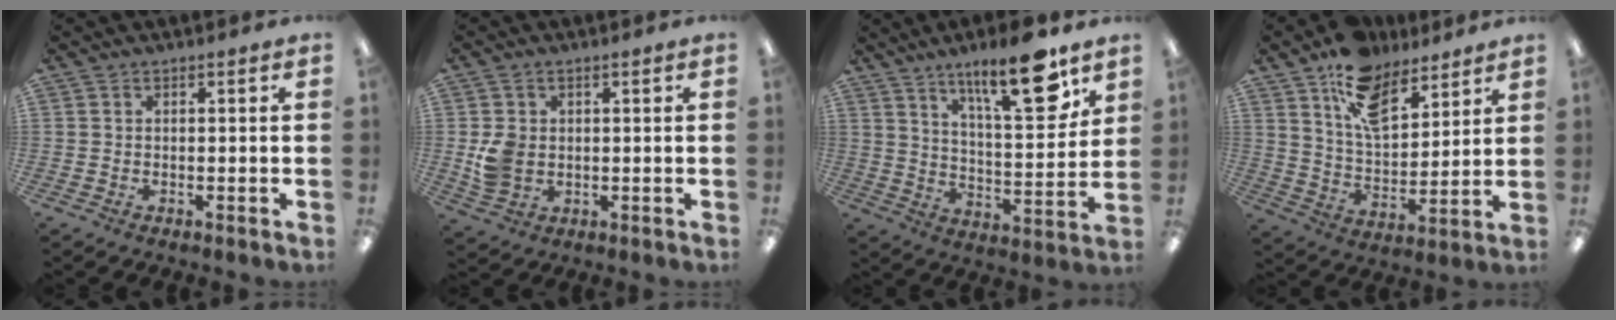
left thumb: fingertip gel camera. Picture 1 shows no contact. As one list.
[{"total": 6.3, "force": [0.6, 4.9, 3.9], "torque": [-0.079, 0.005, 0.013]}, {"total": 17.8, "force": [12.1, 4.7, 12.2], "torque": [-0.181, -0.070, 0.189]}, {"total": 14.0, "force": [9.8, 7.3, 6.8], "torque": [-0.124, -0.044, 0.183]}]